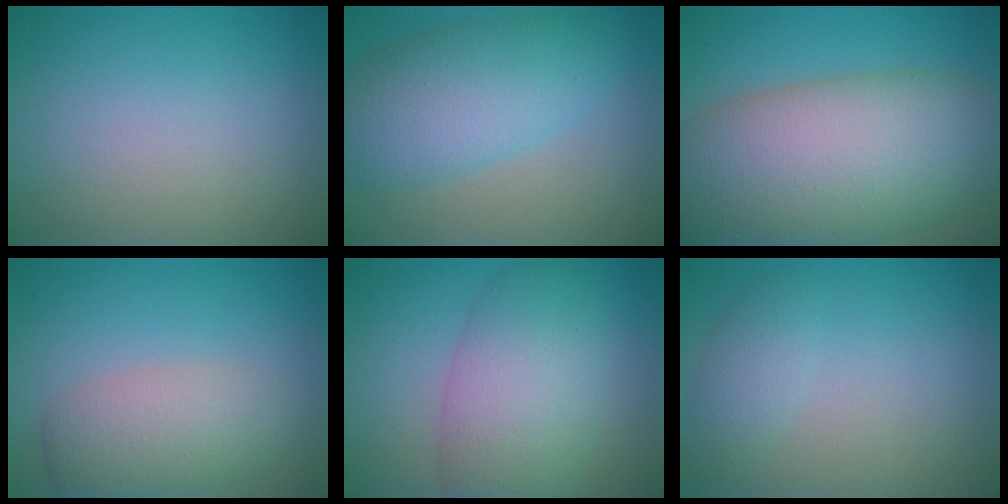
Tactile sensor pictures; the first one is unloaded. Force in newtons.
{"total": 7.1, "press": 7.1, "slide": 0.1}
{"total": 15.0, "press": 15.0, "slide": 0.5}
{"total": 4.8, "press": 4.8, "slide": 0.2}
{"total": 7.4, "press": 7.4, "slide": 0.3}
{"total": 1.9, "press": 1.9, "slide": 0.1}